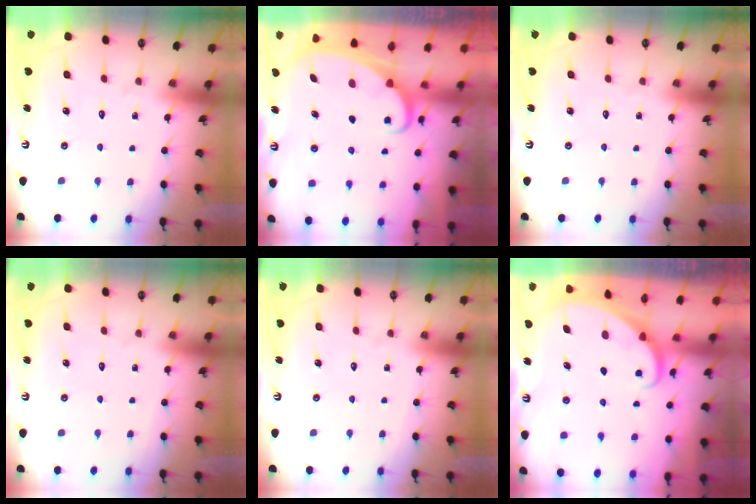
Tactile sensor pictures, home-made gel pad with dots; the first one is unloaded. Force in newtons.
{"total": 1.9, "press": 1.9, "slide": 0.3}
{"total": 0.0}
{"total": 0.0}
{"total": 0.0}
{"total": 1.7, "press": 1.7, "slide": 0.1}